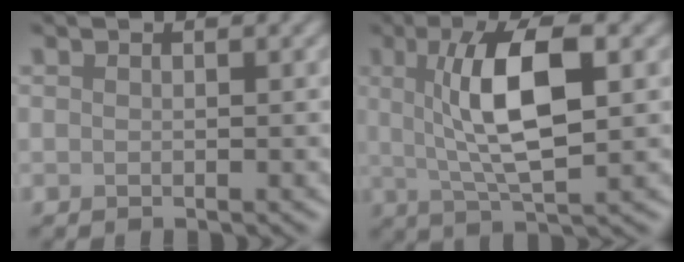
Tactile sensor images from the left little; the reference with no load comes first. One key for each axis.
{"total": 7.9, "fx": 1.4, "fy": 2.4, "fz": 7.4, "tx": -0.128, "ty": 0.006, "tz": 0.024}